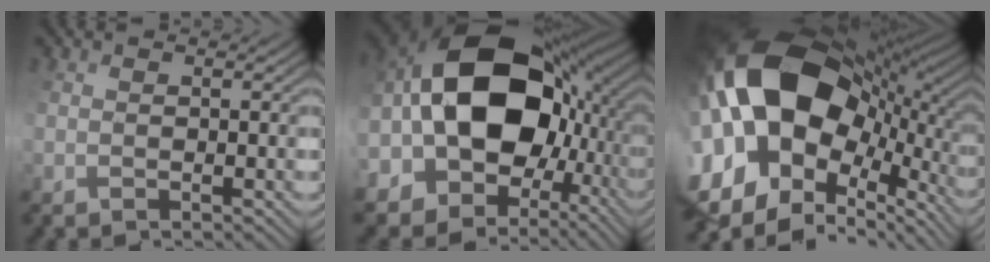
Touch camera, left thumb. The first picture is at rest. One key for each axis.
{"total": 20.5, "fx": 3.6, "fy": 13.9, "fz": 14.5, "tx": -0.294, "ty": 0.012, "tz": 0.070}
{"total": 21.2, "fx": 2.3, "fy": 14.3, "fz": 15.4, "tx": -0.344, "ty": -0.008, "tz": 0.062}